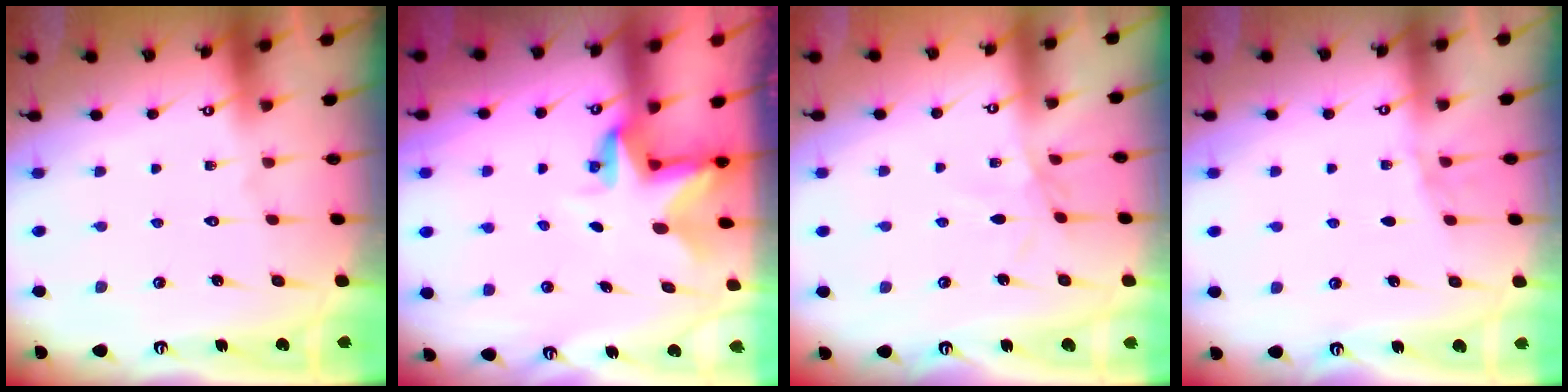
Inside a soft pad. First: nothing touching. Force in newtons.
{"total": 3.5, "press": 3.5, "slide": 0.2}
{"total": 2.2, "press": 2.1, "slide": 0.5}
{"total": 4.3, "press": 3.5, "slide": 2.6}